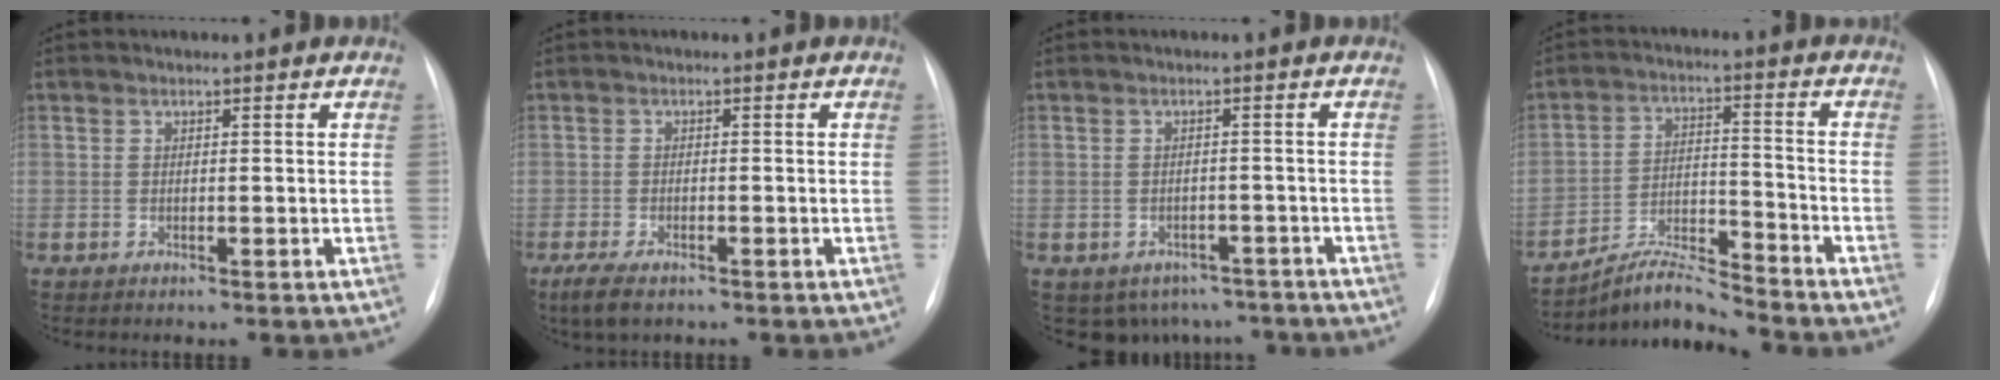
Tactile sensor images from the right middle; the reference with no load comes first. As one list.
[{"total": 4.3, "force": [-2.9, 1.5, 2.8], "torque": [-0.058, -0.011, -0.044]}, {"total": 6.9, "force": [-5.2, 4.5, 1.0], "torque": [-0.004, 0.013, -0.060]}, {"total": 7.5, "force": [-7.4, -0.4, 1.1], "torque": [-0.025, 0.011, -0.131]}]